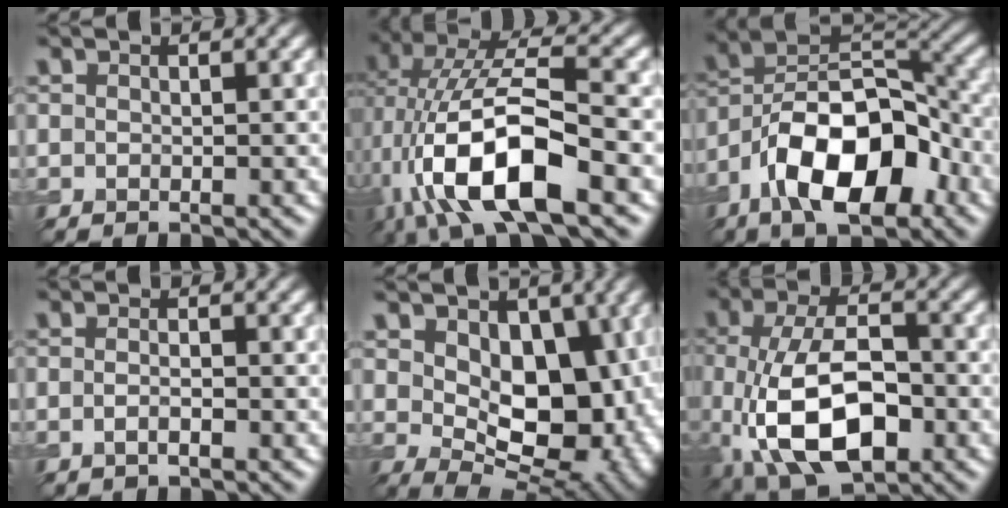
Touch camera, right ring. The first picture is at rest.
{"total": 11.8, "force": [-3.1, 4.5, 10.4], "torque": [-0.198, 0.009, -0.064]}
{"total": 12.4, "force": [-6.3, 5.8, 8.9], "torque": [-0.146, 0.008, -0.118]}
{"total": 0.9, "force": [-0.7, 0.1, 0.7], "torque": [-0.012, -0.006, -0.014]}
{"total": 11.0, "force": [1.4, 7.1, 8.2], "torque": [-0.107, -0.020, 0.027]}
{"total": 10.5, "force": [-3.4, 5.5, 8.2], "torque": [-0.163, -0.011, -0.065]}